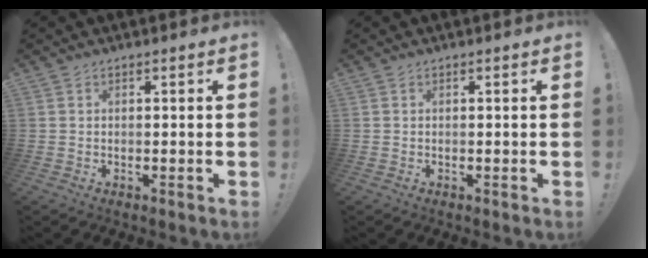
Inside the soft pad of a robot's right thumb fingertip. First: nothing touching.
{"total": 0.0}